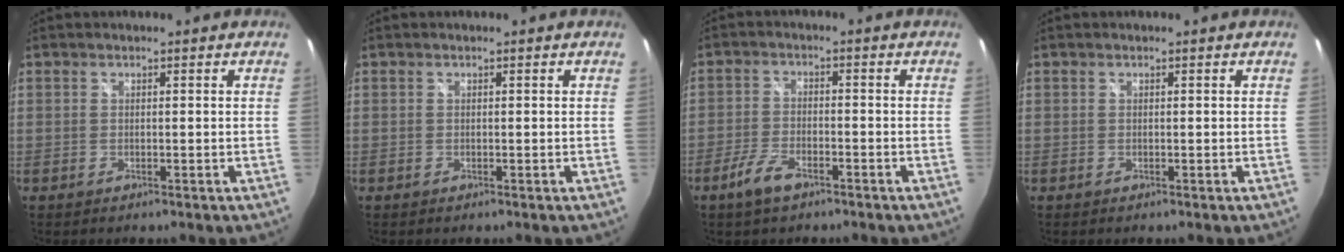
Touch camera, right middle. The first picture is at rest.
{"total": 0.0}
{"total": 4.7, "force": [-3.1, 1.6, 3.2], "torque": [-0.080, -0.006, -0.063]}
{"total": 0.0}